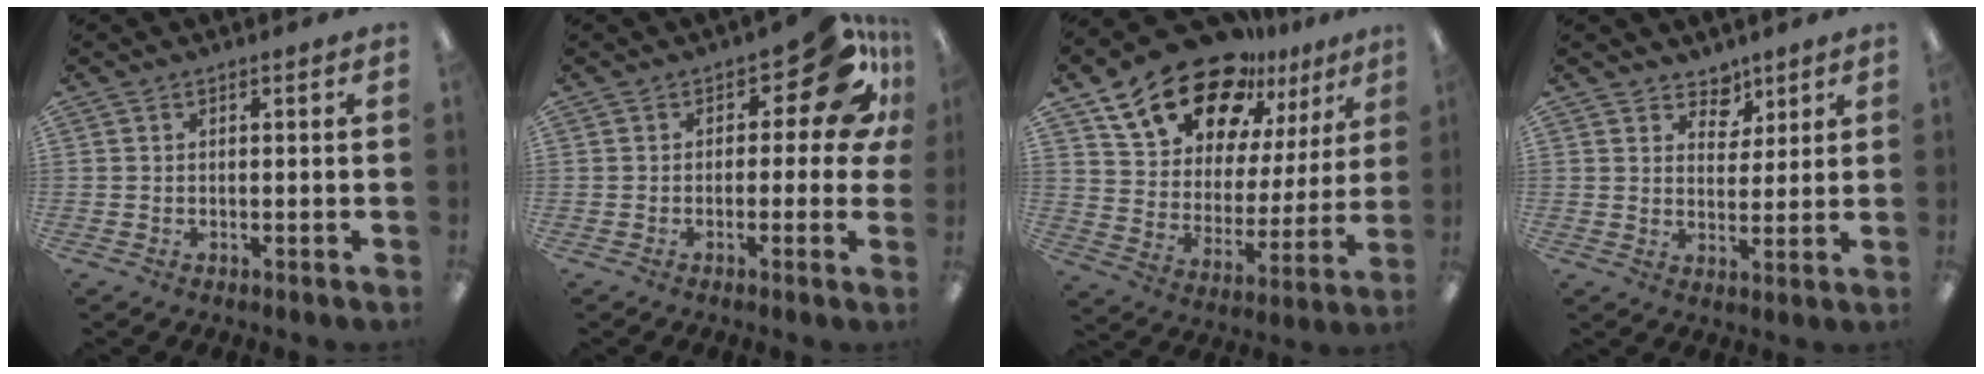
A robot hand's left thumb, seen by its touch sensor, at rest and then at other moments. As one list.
[{"total": 12.2, "force": [5.8, 5.5, 9.2], "torque": [-0.115, -0.034, 0.095]}, {"total": 20.0, "force": [14.8, 10.2, 8.6], "torque": [-0.158, -0.092, 0.265]}, {"total": 5.3, "force": [4.1, 3.3, 0.3], "torque": [-0.002, -0.027, 0.075]}]